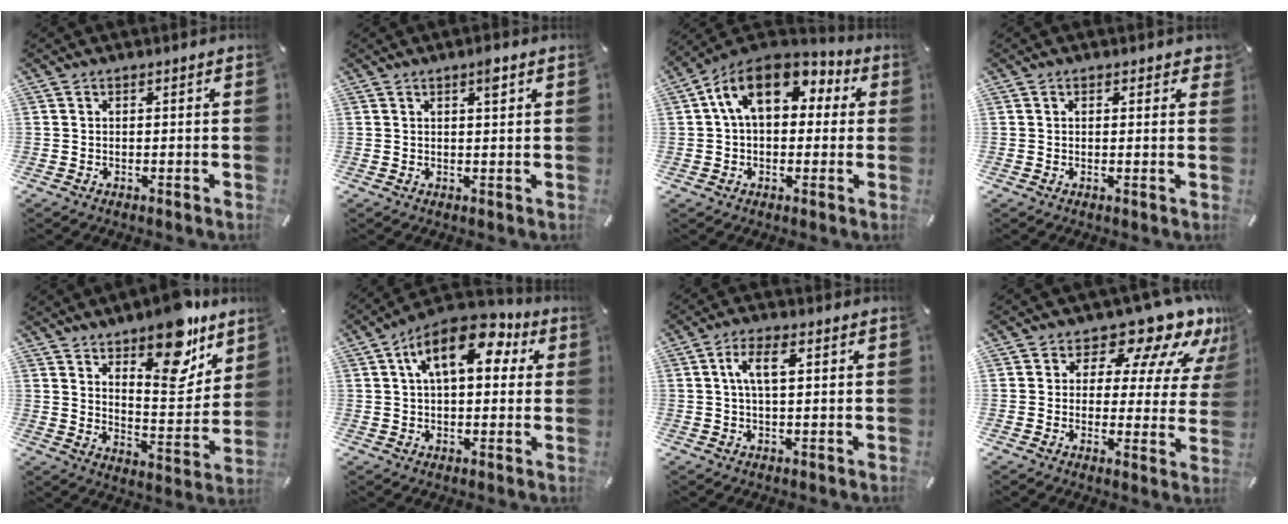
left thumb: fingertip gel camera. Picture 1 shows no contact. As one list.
[{"total": 2.4, "force": [1.4, 0.5, 1.9], "torque": [-0.034, -0.001, 0.021]}, {"total": 14.0, "force": [4.2, 8.8, 10.0], "torque": [-0.193, 0.000, 0.074]}, {"total": 1.2, "force": [0.5, 0.7, 0.8], "torque": [-0.009, 0.000, 0.008]}, {"total": 15.8, "force": [12.1, 6.3, 8.0], "torque": [-0.094, -0.097, 0.204]}, {"total": 15.2, "force": [5.8, 7.9, 11.5], "torque": [-0.183, -0.010, 0.098]}, {"total": 5.9, "force": [1.6, 2.3, 5.2], "torque": [-0.107, 0.003, 0.022]}, {"total": 14.2, "force": [10.5, 5.9, 7.5], "torque": [-0.107, -0.085, 0.172]}]